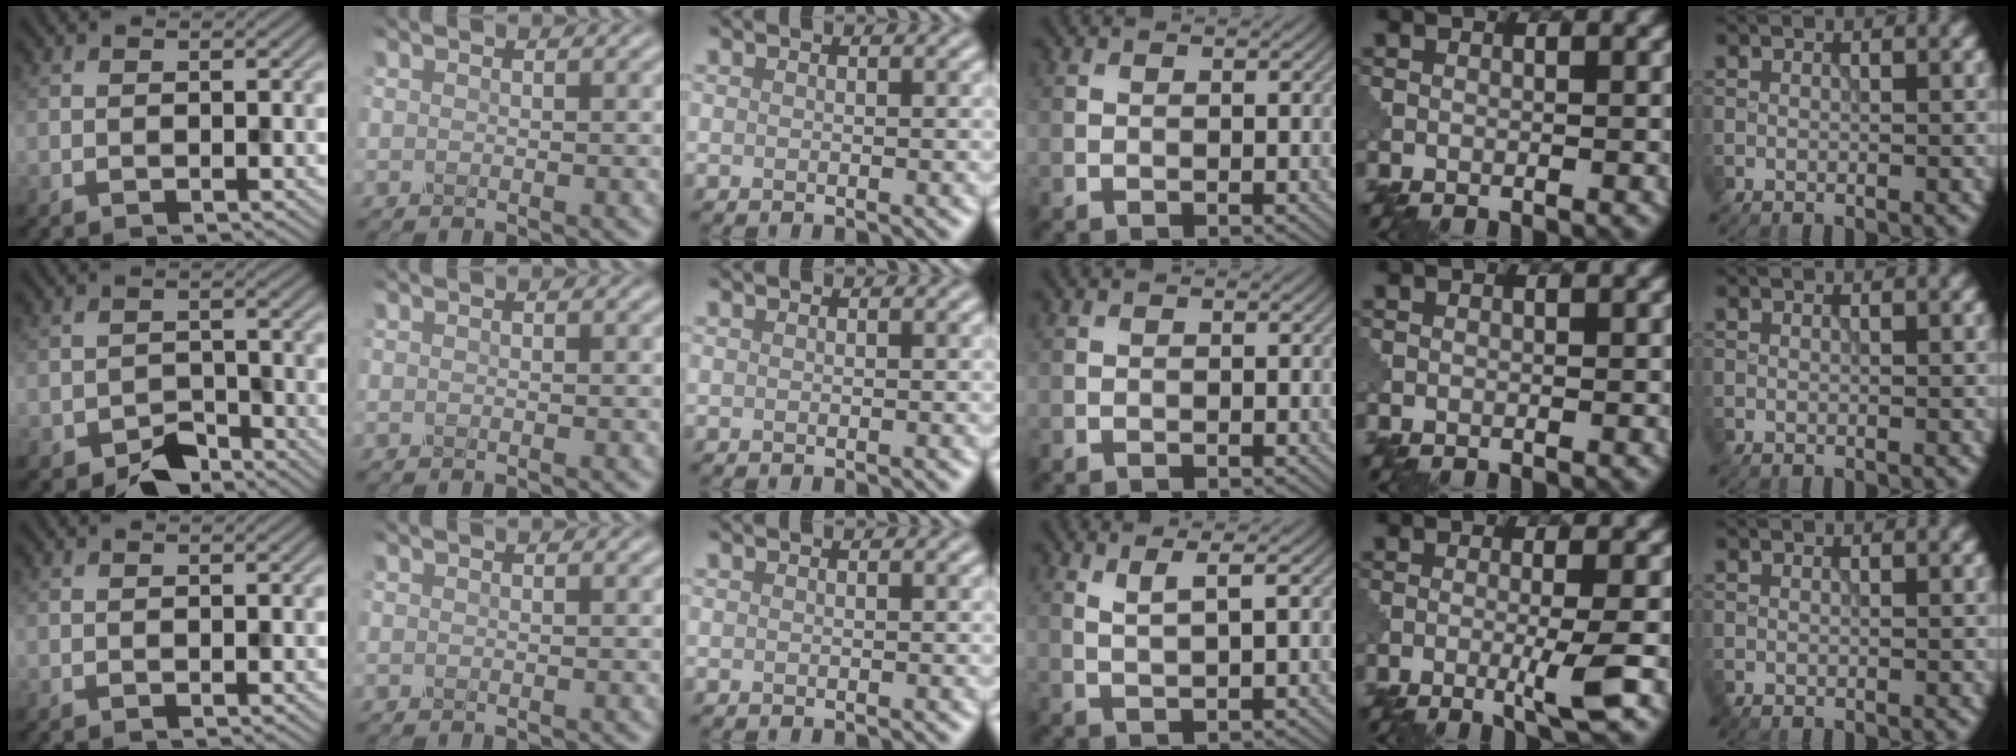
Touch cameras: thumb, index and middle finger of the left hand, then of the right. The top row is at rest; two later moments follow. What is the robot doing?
{"motion": "disassemble", "object": "pitcher"}